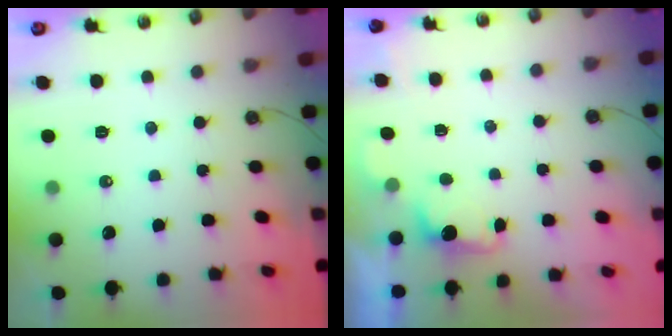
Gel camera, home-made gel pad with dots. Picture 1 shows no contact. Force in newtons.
{"total": 1.3, "press": 1.0, "slide": 0.8}